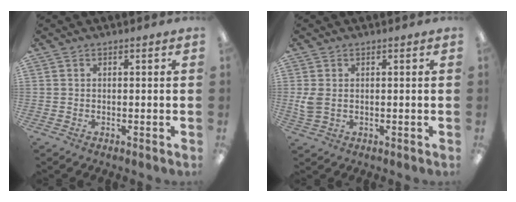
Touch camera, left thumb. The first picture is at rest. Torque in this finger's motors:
{"motor_torque": [-0.06, 0.09, 0.08, -0.08, 0.01]}